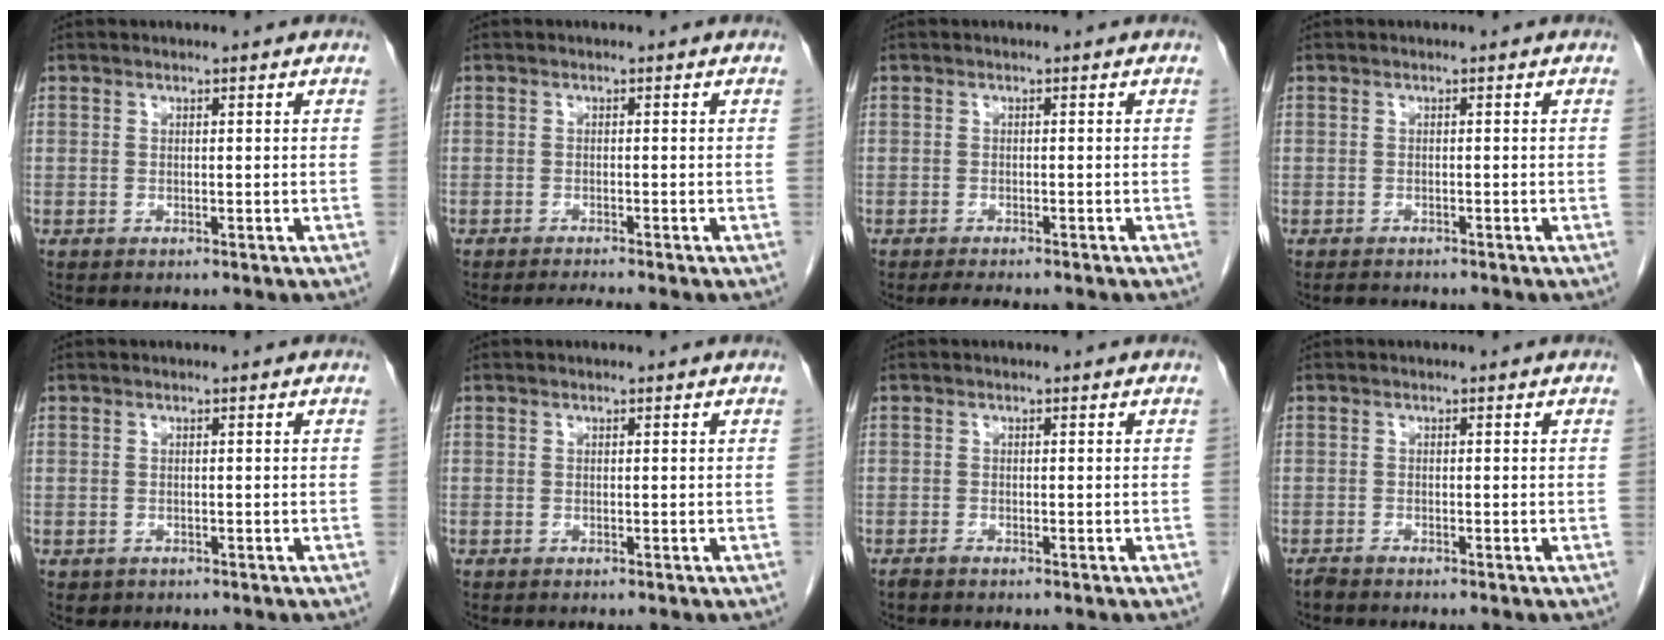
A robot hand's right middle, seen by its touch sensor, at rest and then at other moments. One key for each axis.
{"total": 2.3, "fx": -2.0, "fy": -0.8, "fz": 0.7, "tx": -0.018, "ty": -0.011, "tz": -0.036}
{"total": 3.5, "fx": -3.1, "fy": 0.5, "fz": 1.7, "tx": -0.026, "ty": -0.008, "tz": -0.042}
{"total": 1.6, "fx": -1.5, "fy": 0.4, "fz": 0.4, "tx": -0.013, "ty": -0.006, "tz": -0.020}
{"total": 0.8, "fx": -0.3, "fy": 0.7, "fz": 0.2, "tx": -0.007, "ty": 0.003, "tz": 0.002}
{"total": 0.0}
{"total": 0.5, "fx": -0.5, "fy": 0.0, "fz": 0.2, "tx": -0.008, "ty": -0.001, "tz": -0.010}
{"total": 0.8, "fx": -0.7, "fy": 0.0, "fz": 0.2, "tx": -0.011, "ty": -0.002, "tz": -0.015}